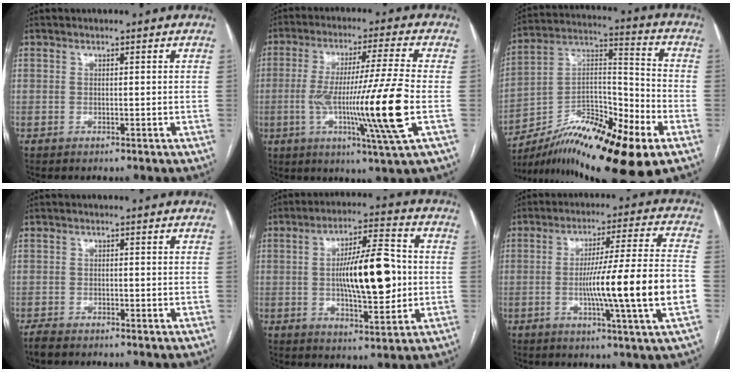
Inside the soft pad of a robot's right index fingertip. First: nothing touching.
{"total": 15.6, "force": [-3.1, -1.8, 15.2], "torque": [-0.280, -0.018, -0.057]}
{"total": 21.2, "force": [-13.4, 3.7, 16.0], "torque": [-0.263, 0.008, -0.225]}
{"total": 1.7, "force": [-1.6, 0.5, 0.5], "torque": [-0.014, -0.003, -0.027]}
{"total": 13.8, "force": [-0.1, 3.7, 13.3], "torque": [-0.223, 0.012, 0.001]}
{"total": 16.0, "force": [-3.3, -1.3, 15.6], "torque": [-0.255, -0.004, -0.058]}